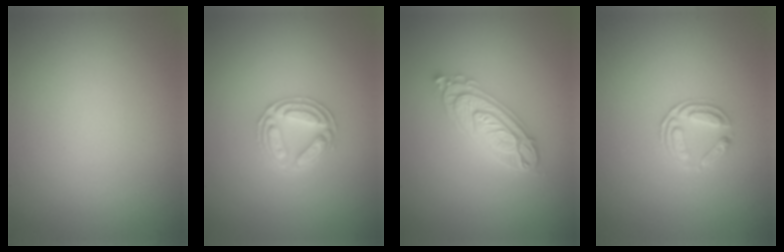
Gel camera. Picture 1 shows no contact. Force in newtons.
{"total": 2.9, "press": 2.9, "slide": 0.5}
{"total": 4.0, "press": 4.0, "slide": 0.5}
{"total": 2.0, "press": 1.4, "slide": 1.4}